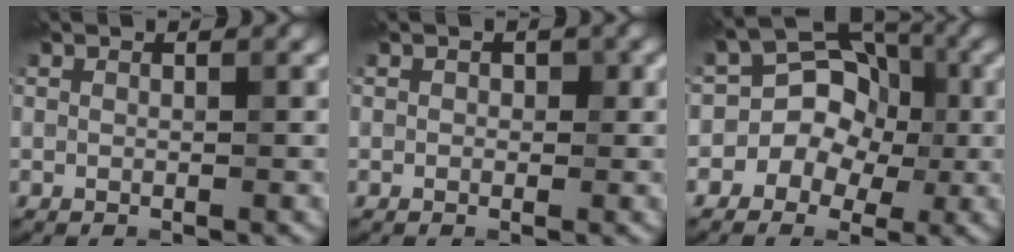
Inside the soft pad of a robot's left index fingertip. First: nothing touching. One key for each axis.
{"total": 1.0, "fx": 0.1, "fy": 0.9, "fz": 0.5, "tx": 0.001, "ty": 0.004, "tz": -0.002}
{"total": 7.4, "fx": -1.4, "fy": 6.7, "fz": 2.8, "tx": -0.015, "ty": 0.046, "tz": -0.053}